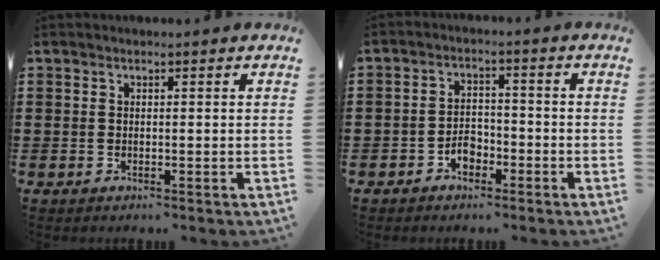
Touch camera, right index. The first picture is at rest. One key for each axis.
{"total": 3.2, "fx": -2.1, "fy": 2.1, "fz": 1.3, "tx": -0.025, "ty": 0.007, "tz": -0.042}